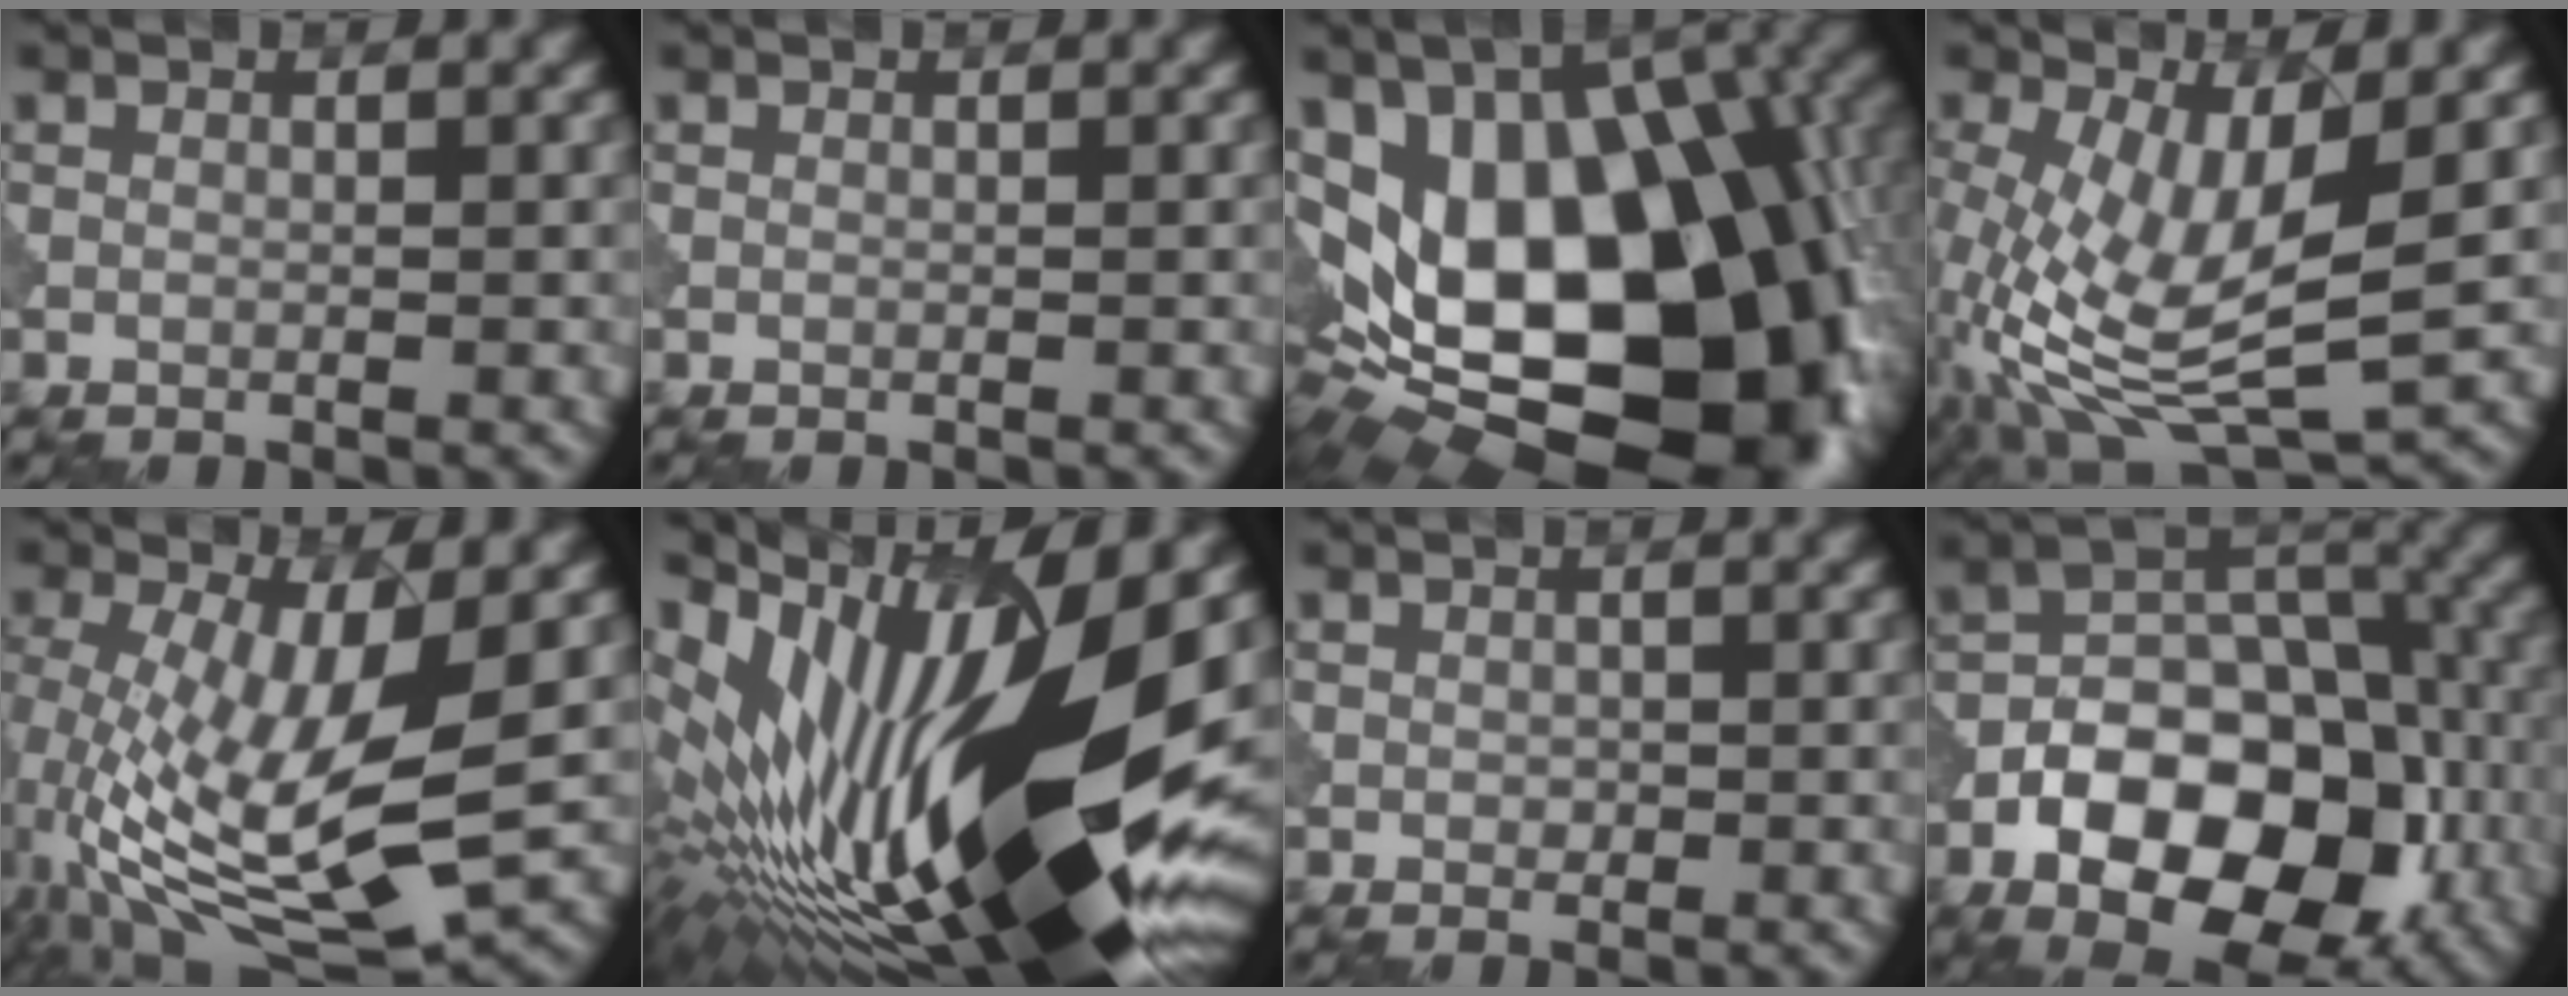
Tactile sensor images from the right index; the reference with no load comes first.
{"total": 0.0}
{"total": 20.7, "force": [-1.8, 12.8, 16.3], "torque": [-0.279, -0.024, 0.000]}
{"total": 9.6, "force": [-1.1, 4.0, 8.7], "torque": [-0.189, -0.021, -0.019]}
{"total": 12.4, "force": [-2.2, 4.2, 11.5], "torque": [-0.235, -0.030, -0.032]}
{"total": 19.6, "force": [2.6, 7.3, 18.0], "torque": [-0.312, -0.001, 0.032]}
{"total": 0.6, "force": [0.0, 0.5, 0.3], "torque": [-0.004, -0.003, -0.001]}
{"total": 13.0, "force": [-5.3, 7.9, 8.9], "torque": [-0.145, -0.007, -0.094]}